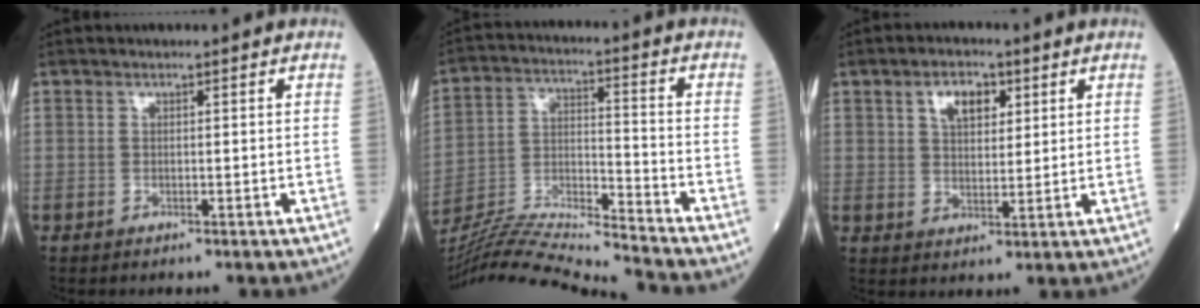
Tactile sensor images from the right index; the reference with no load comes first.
{"total": 16.8, "force": [-15.9, -2.5, 4.7], "torque": [-0.081, 0.007, -0.281]}
{"total": 5.4, "force": [2.5, 2.9, 3.8], "torque": [-0.066, 0.010, 0.044]}